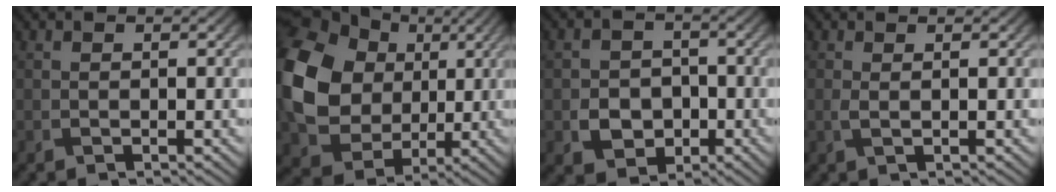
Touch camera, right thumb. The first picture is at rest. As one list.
[{"total": 16.7, "force": [2.5, 13.6, 9.4], "torque": [-0.235, 0.007, 0.034]}, {"total": 5.3, "force": [-1.5, 4.5, 2.5], "torque": [-0.048, -0.009, -0.038]}, {"total": 1.0, "force": [0.2, 0.2, 0.9], "torque": [-0.026, 0.000, 0.006]}]